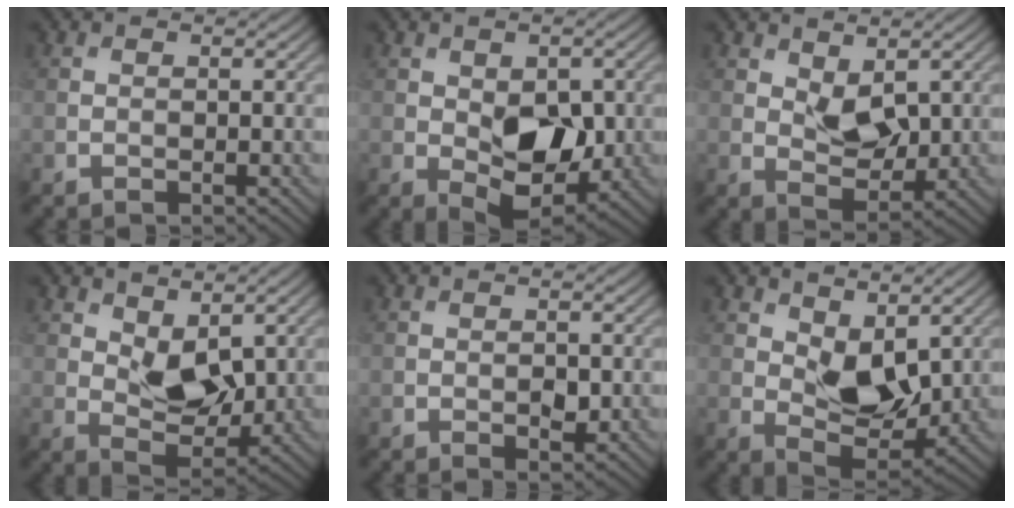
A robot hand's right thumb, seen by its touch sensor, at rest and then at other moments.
{"total": 7.6, "force": [-0.4, 4.7, 6.0], "torque": [-0.099, -0.011, -0.001]}
{"total": 4.3, "force": [1.7, 2.5, 3.1], "torque": [-0.061, -0.009, 0.031]}
{"total": 5.8, "force": [2.2, 3.4, 4.2], "torque": [-0.080, -0.012, 0.039]}
{"total": 1.8, "force": [-0.4, 0.9, 1.5], "torque": [-0.020, -0.002, -0.005]}
{"total": 6.9, "force": [2.5, 3.9, 5.1], "torque": [-0.096, -0.011, 0.042]}